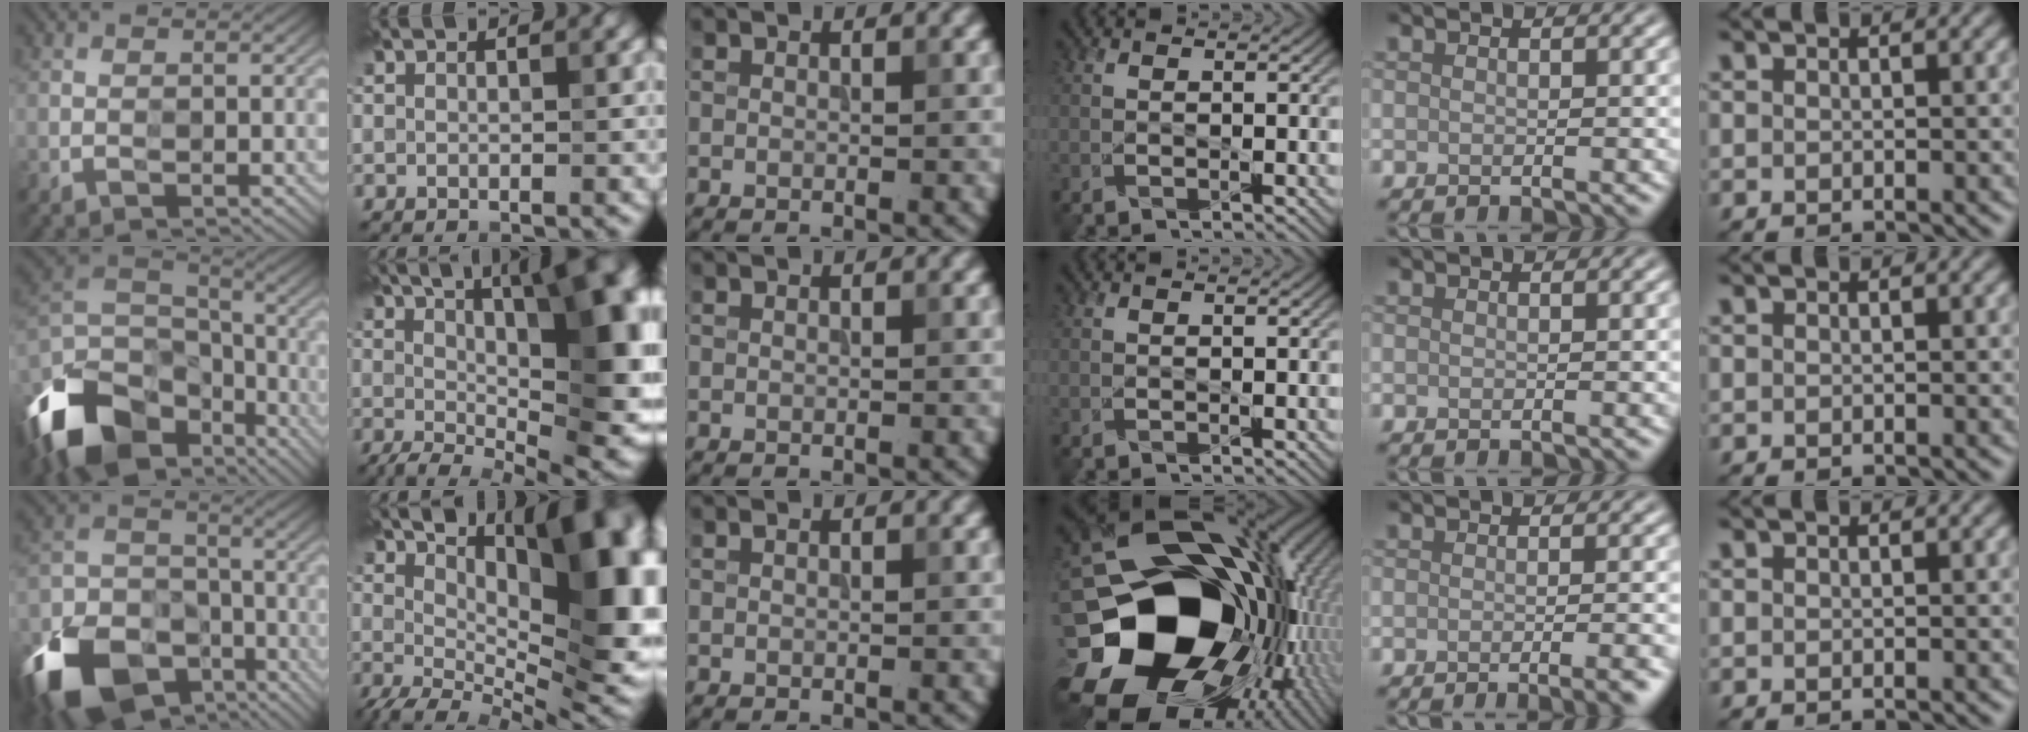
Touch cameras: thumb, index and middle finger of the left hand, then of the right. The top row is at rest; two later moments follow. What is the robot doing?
{"motion": "wipe", "object": "glasses"}